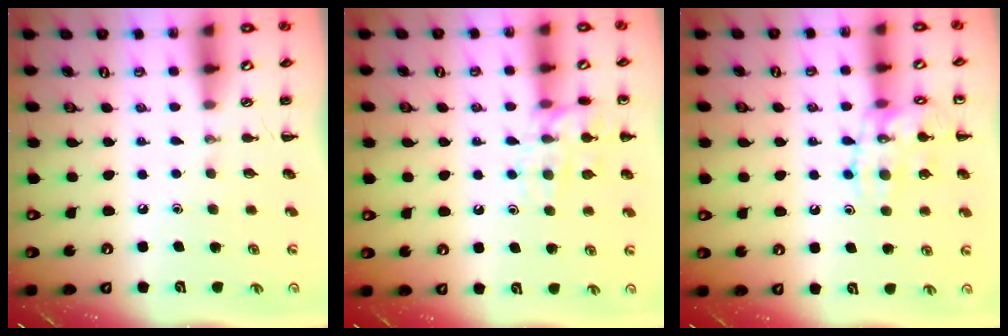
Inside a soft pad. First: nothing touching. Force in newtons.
{"total": 13.3, "press": 13.2, "slide": 0.9}
{"total": 12.8, "press": 12.7, "slide": 1.0}